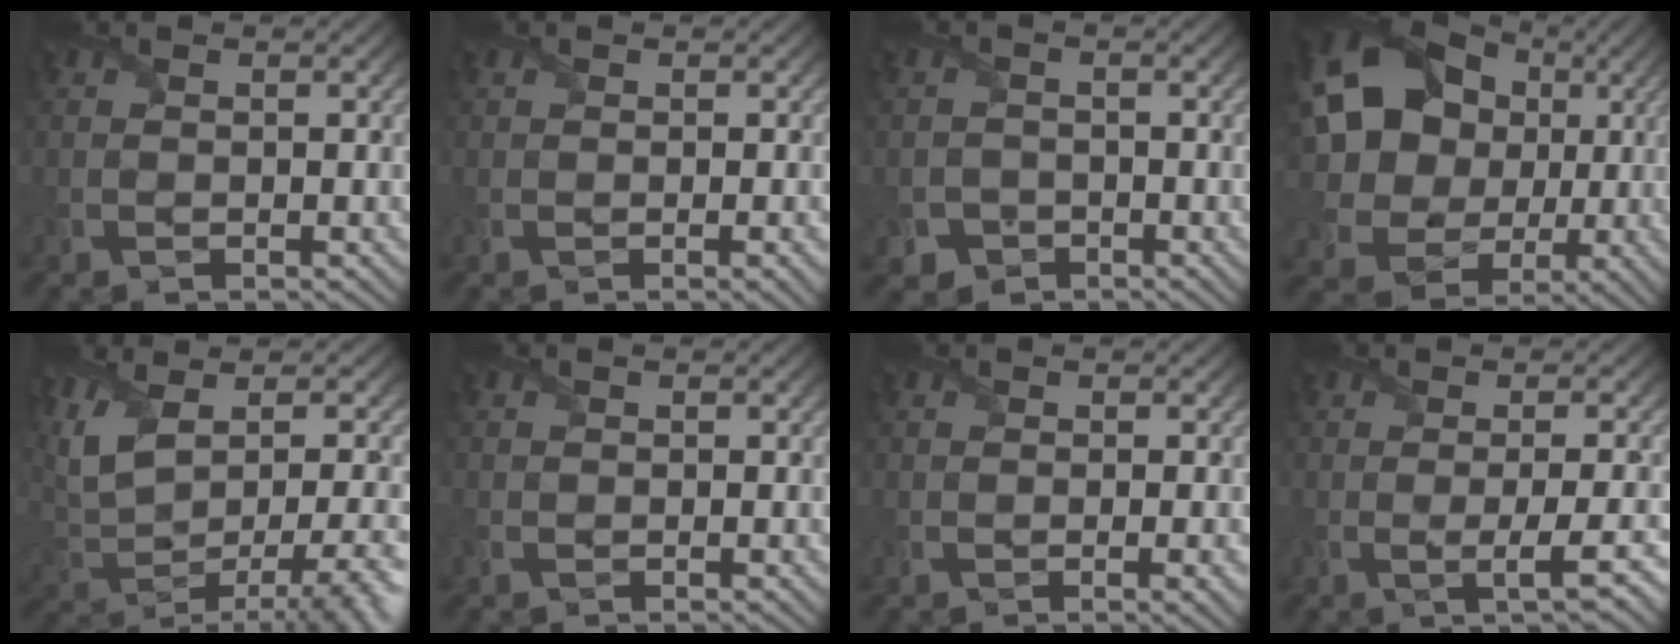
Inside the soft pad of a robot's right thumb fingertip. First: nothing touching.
{"total": 1.4, "force": [-0.4, 0.1, 1.4], "torque": [-0.024, -0.002, -0.008]}
{"total": 2.5, "force": [-1.8, 1.8, 0.1], "torque": [0.003, -0.005, -0.035]}
{"total": 19.0, "force": [3.5, 15.4, 10.5], "torque": [-0.278, 0.026, 0.077]}
{"total": 11.4, "force": [1.6, 4.4, 10.4], "torque": [-0.198, 0.002, 0.036]}
{"total": 0.7, "force": [-0.2, 0.5, 0.5], "torque": [-0.014, -0.002, -0.007]}
{"total": 1.8, "force": [-0.3, 0.1, 1.8], "torque": [-0.033, -0.002, -0.008]}
{"total": 4.2, "force": [-1.0, 0.5, 4.1], "torque": [-0.066, 0.002, -0.020]}